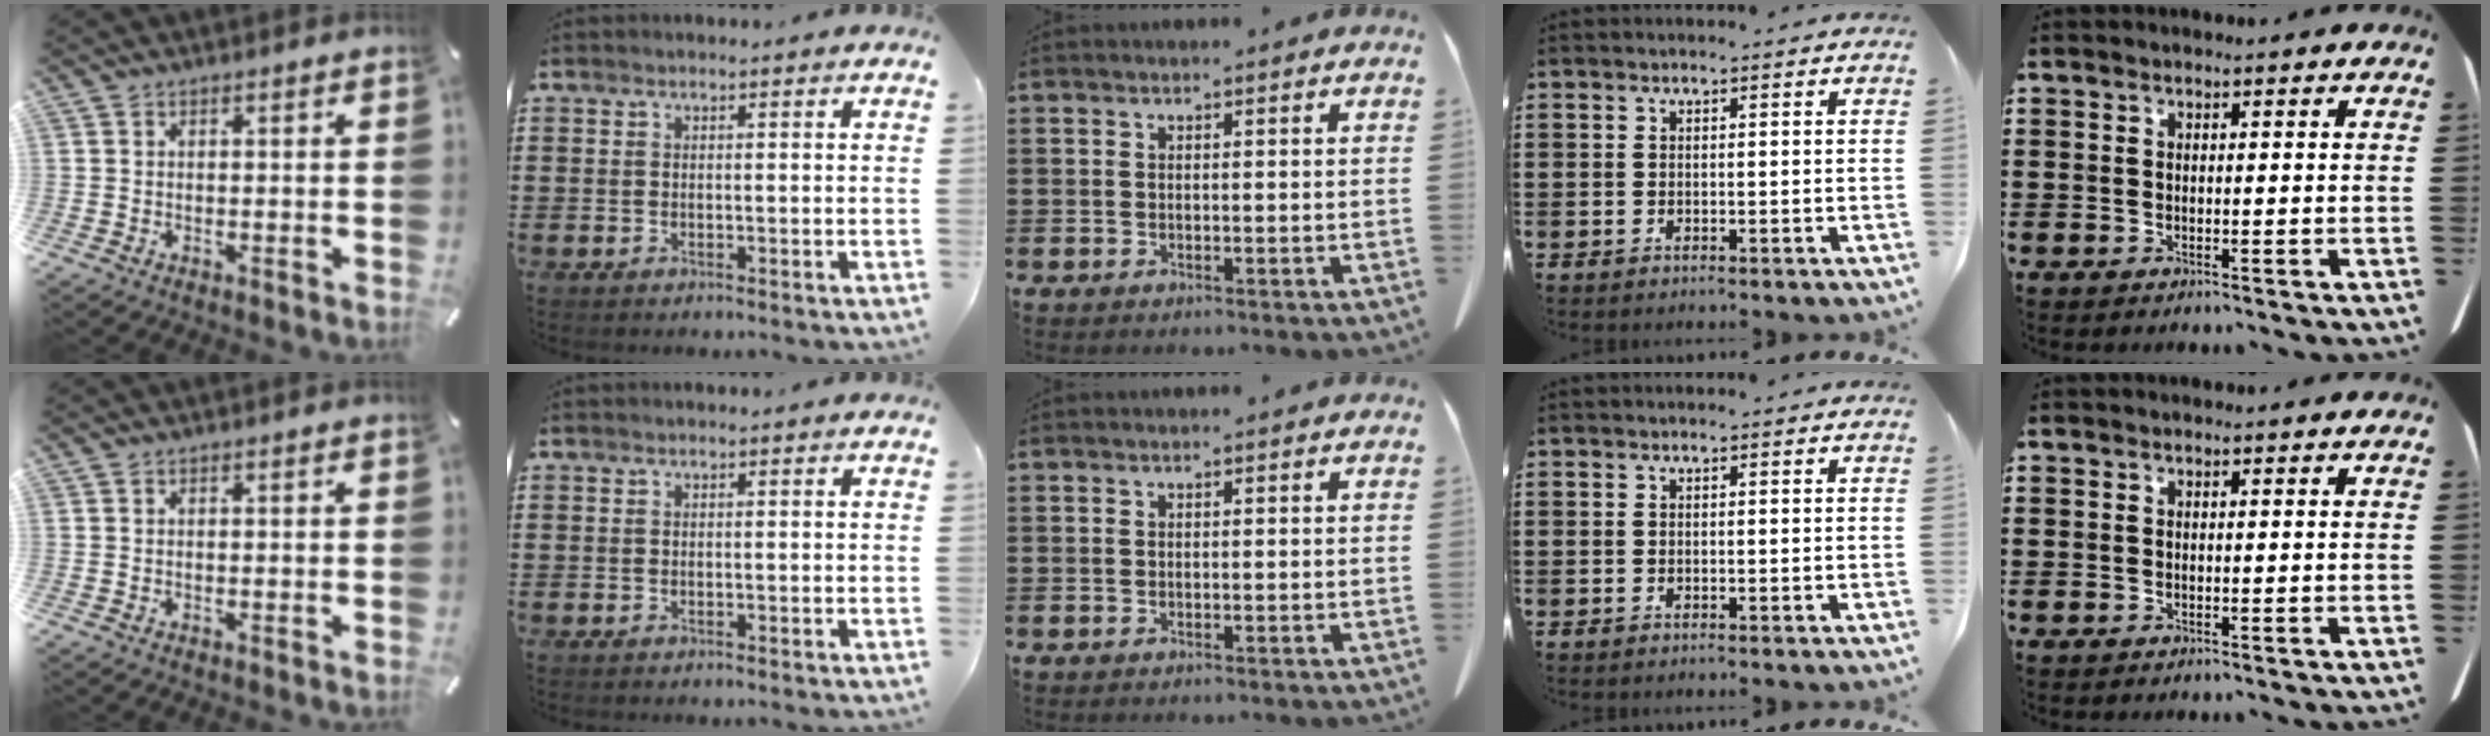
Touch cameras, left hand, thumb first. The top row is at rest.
{}